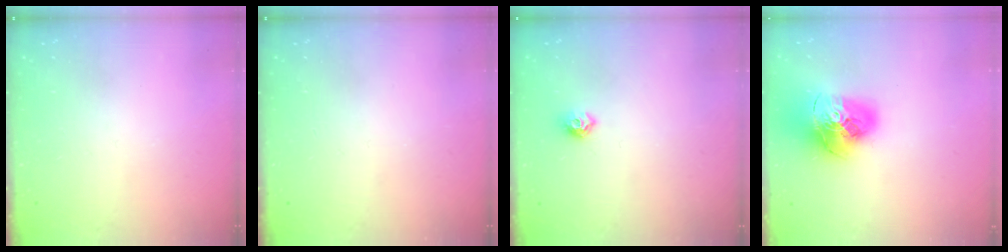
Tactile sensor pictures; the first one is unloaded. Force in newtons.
{"total": 0.0}
{"total": 7.3, "press": 7.2, "slide": 0.9}
{"total": 19.9, "press": 19.8, "slide": 2.2}